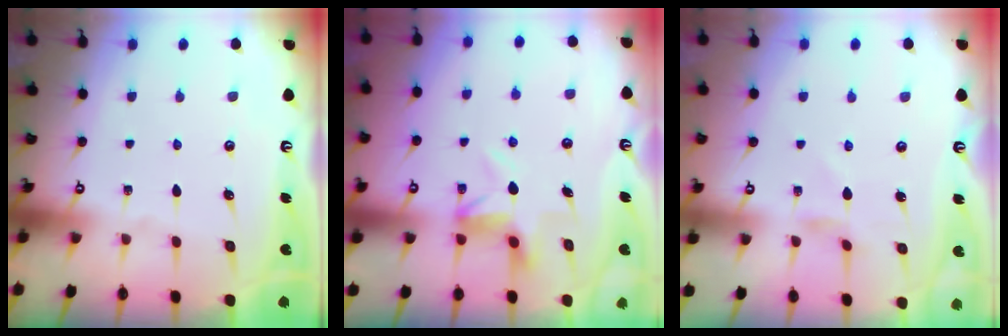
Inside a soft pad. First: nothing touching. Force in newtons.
{"total": 4.8, "press": 4.8, "slide": 0.3}
{"total": 1.2, "press": 1.2, "slide": 0.4}